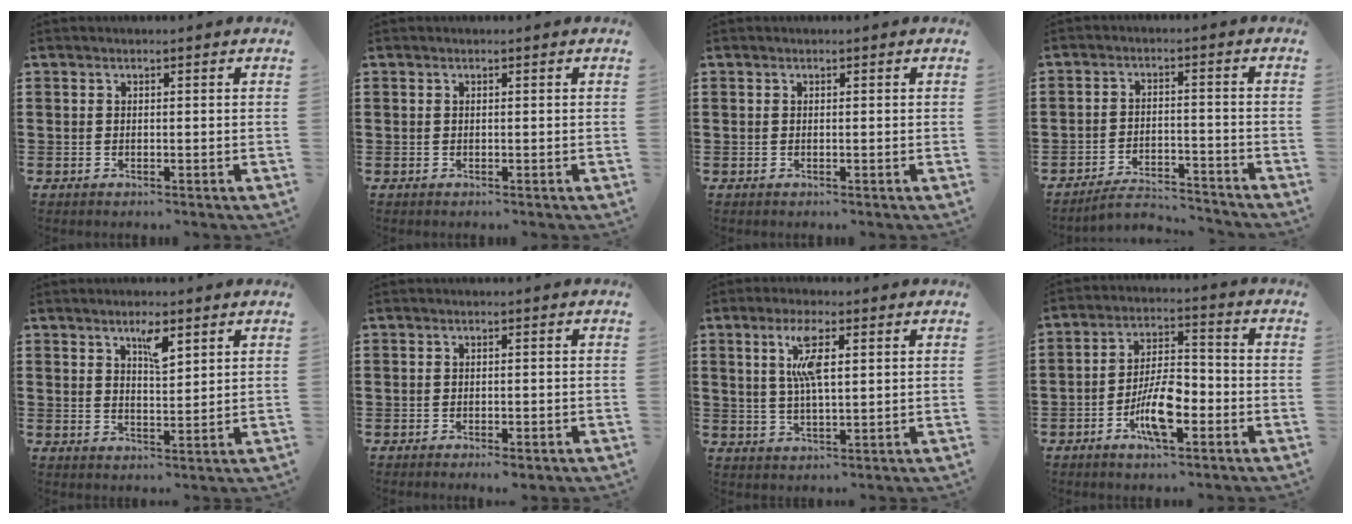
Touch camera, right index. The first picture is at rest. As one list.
[{"total": 0.0}, {"total": 0.0}, {"total": 4.1, "force": [-4.0, 0.7, 0.9], "torque": [-0.017, 0.006, -0.080]}, {"total": 4.2, "force": [2.6, 1.1, 3.1], "torque": [-0.044, -0.004, 0.038]}, {"total": 1.0, "force": [-0.8, 0.2, 0.6], "torque": [-0.013, -0.003, -0.015]}, {"total": 6.4, "force": [2.0, 1.7, 5.8], "torque": [-0.129, 0.005, 0.029]}, {"total": 8.9, "force": [-3.7, 3.2, 7.5], "torque": [-0.152, 0.000, -0.070]}]